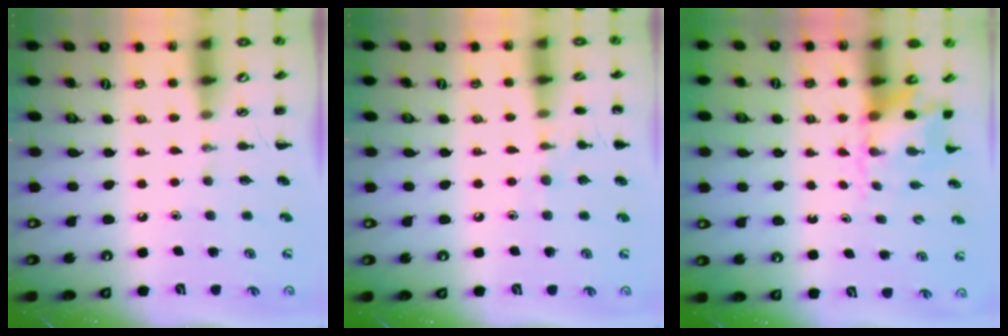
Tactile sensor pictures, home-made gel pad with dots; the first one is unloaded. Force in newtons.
{"total": 6.9, "press": 6.7, "slide": 1.9}
{"total": 2.9, "press": 2.8, "slide": 0.7}